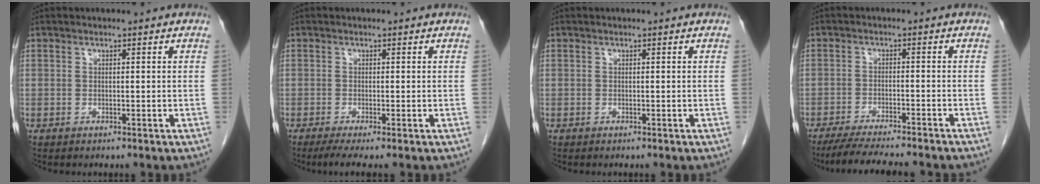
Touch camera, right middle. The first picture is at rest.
{"total": 2.9, "force": [-1.9, 0.0, 2.3], "torque": [-0.044, -0.013, -0.034]}
{"total": 0.0}
{"total": 11.5, "force": [-10.1, 0.7, 5.5], "torque": [-0.075, -0.018, -0.150]}